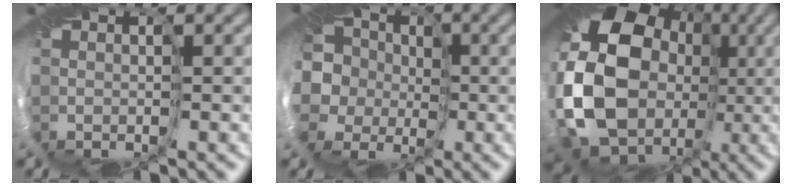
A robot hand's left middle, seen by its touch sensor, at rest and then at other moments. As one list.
[{"total": 7.8, "force": [-2.1, 7.1, 2.4], "torque": [-0.064, 0.014, -0.084]}, {"total": 18.9, "force": [-2.4, 15.9, 10.0], "torque": [-0.181, -0.029, -0.094]}]